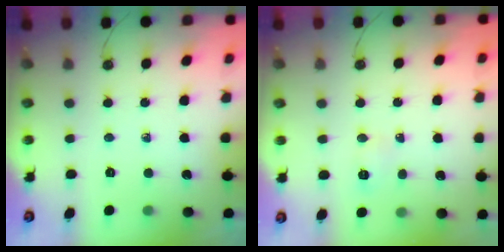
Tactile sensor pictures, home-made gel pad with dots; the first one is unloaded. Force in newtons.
{"total": 4.0, "press": 4.0, "slide": 0.4}